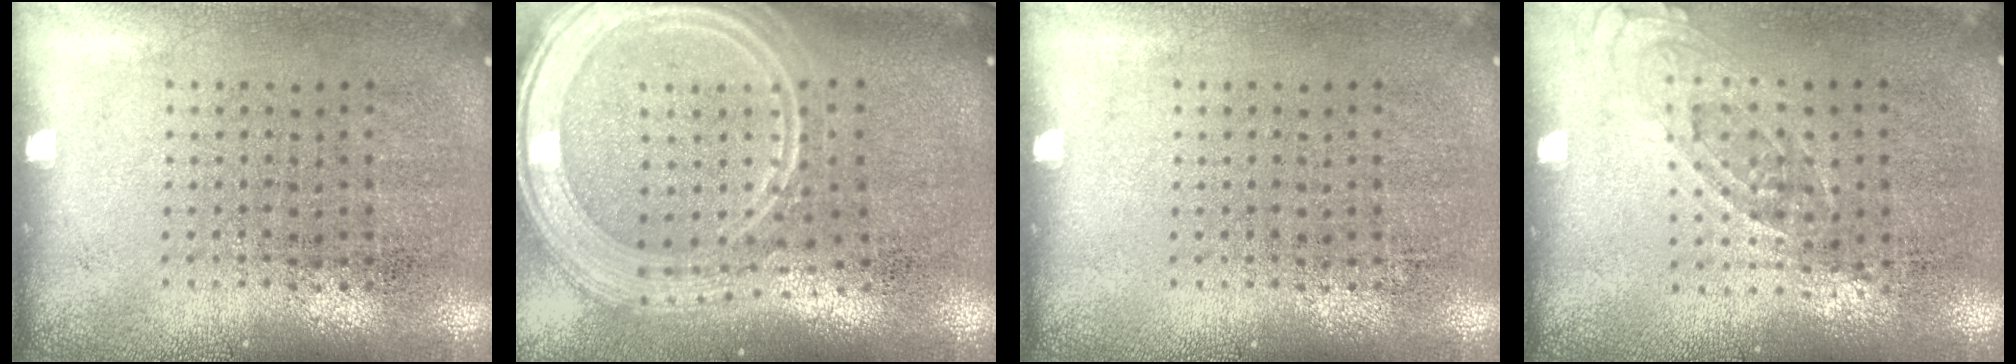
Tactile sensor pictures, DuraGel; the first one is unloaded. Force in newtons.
{"total": 3.3, "press": 2.6, "slide": 2.0}
{"total": 0.0}
{"total": 0.7, "press": 0.7, "slide": 0.3}